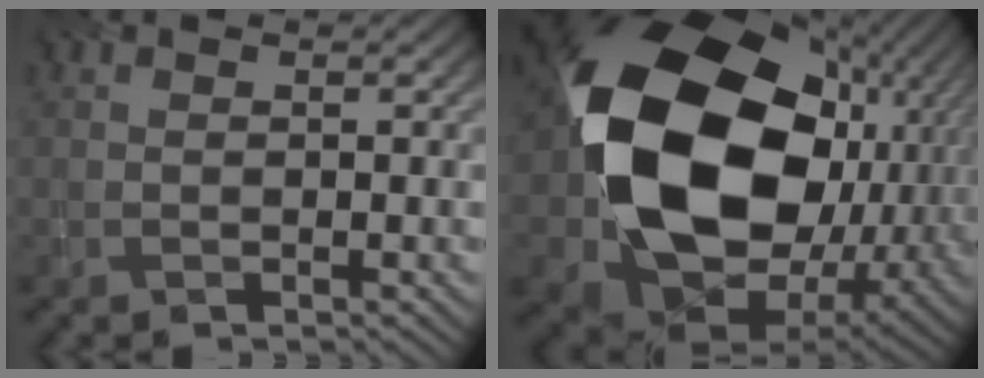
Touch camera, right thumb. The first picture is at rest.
{"total": 20.5, "force": [0.8, 15.5, 13.5], "torque": [-0.333, -0.057, 0.043]}